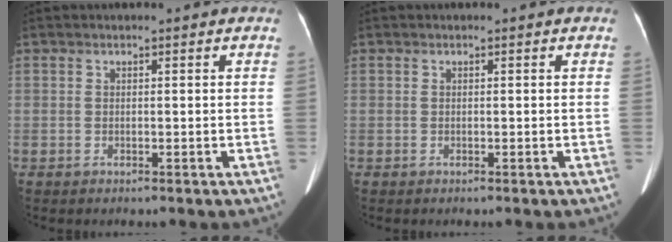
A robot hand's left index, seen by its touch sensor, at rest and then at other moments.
{"total": 0.0}